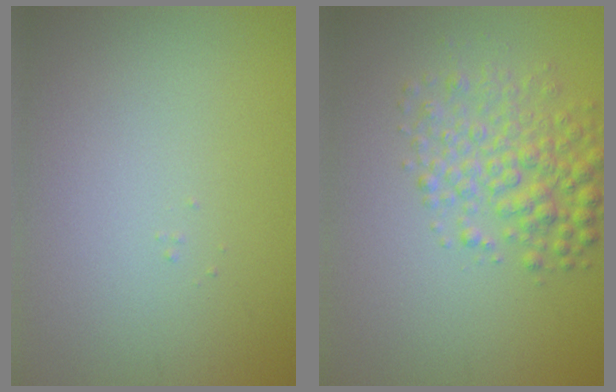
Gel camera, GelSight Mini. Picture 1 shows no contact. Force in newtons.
{"total": 4.2, "press": 4.2, "slide": 0.1}